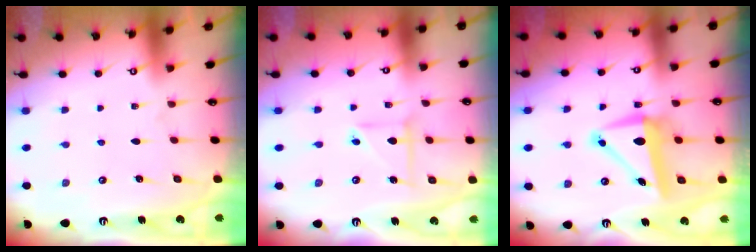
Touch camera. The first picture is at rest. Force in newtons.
{"total": 5.1, "press": 5.1, "slide": 0.4}
{"total": 9.7, "press": 9.3, "slide": 2.8}